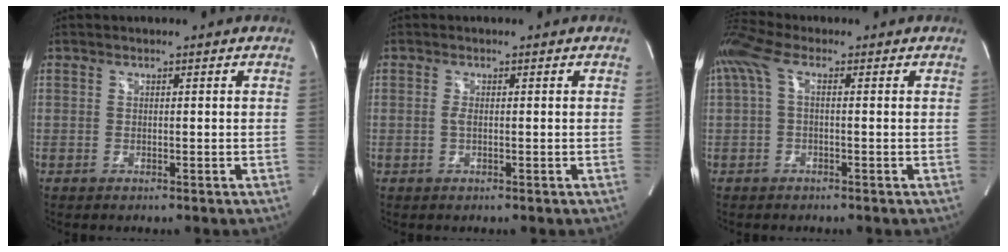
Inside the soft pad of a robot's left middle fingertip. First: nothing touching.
{"total": 0.8, "force": [-0.1, 0.2, 0.8], "torque": [-0.018, 0.000, -0.003]}
{"total": 8.0, "force": [2.4, 3.2, 7.0], "torque": [-0.173, 0.044, 0.043]}